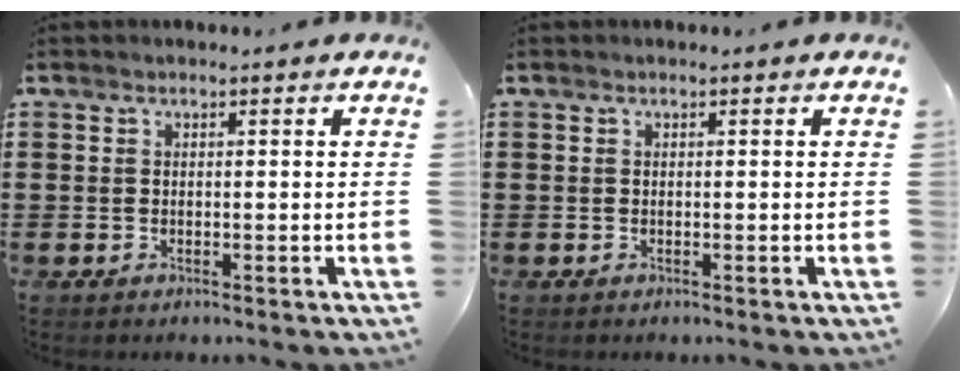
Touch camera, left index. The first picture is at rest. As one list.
[{"total": 0.0}]